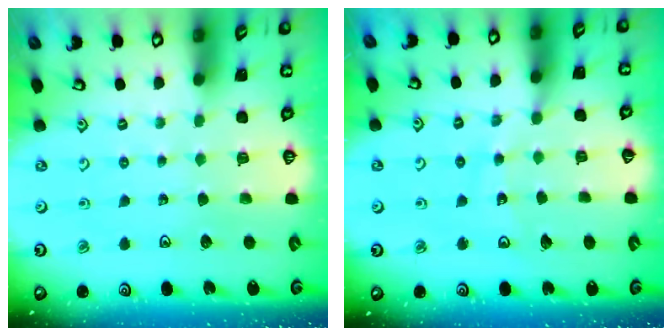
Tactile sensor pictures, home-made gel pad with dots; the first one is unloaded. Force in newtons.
{"total": 9.7, "press": 9.7, "slide": 1.2}